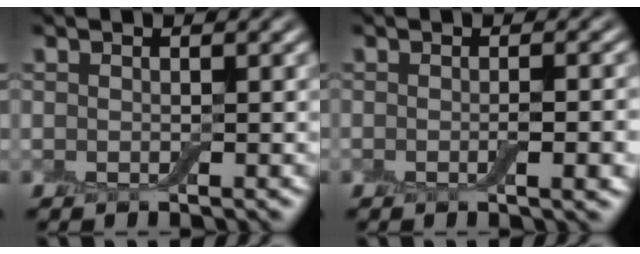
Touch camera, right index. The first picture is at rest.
{"total": 2.8, "force": [-0.6, 0.6, 2.6], "torque": [-0.037, -0.002, -0.010]}